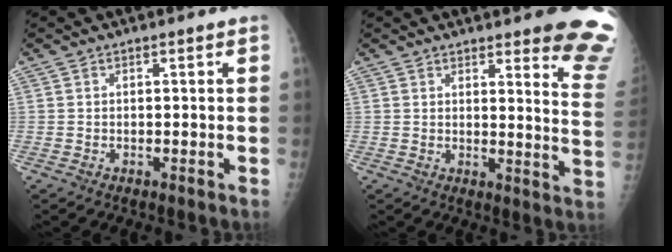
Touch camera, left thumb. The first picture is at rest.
{"total": 12.6, "force": [10.2, 2.1, 7.1], "torque": [-0.052, -0.085, 0.099]}